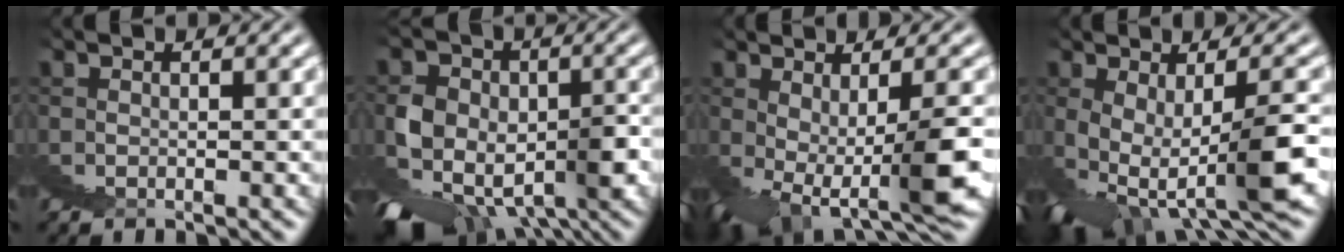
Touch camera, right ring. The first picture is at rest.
{"total": 8.1, "force": [-3.1, 5.0, 5.6], "torque": [-0.065, -0.026, -0.036]}
{"total": 5.3, "force": [-2.4, -0.4, 4.8], "torque": [-0.041, 0.001, -0.029]}
{"total": 7.4, "force": [-1.0, 2.3, 7.0], "torque": [-0.084, 0.008, -0.017]}